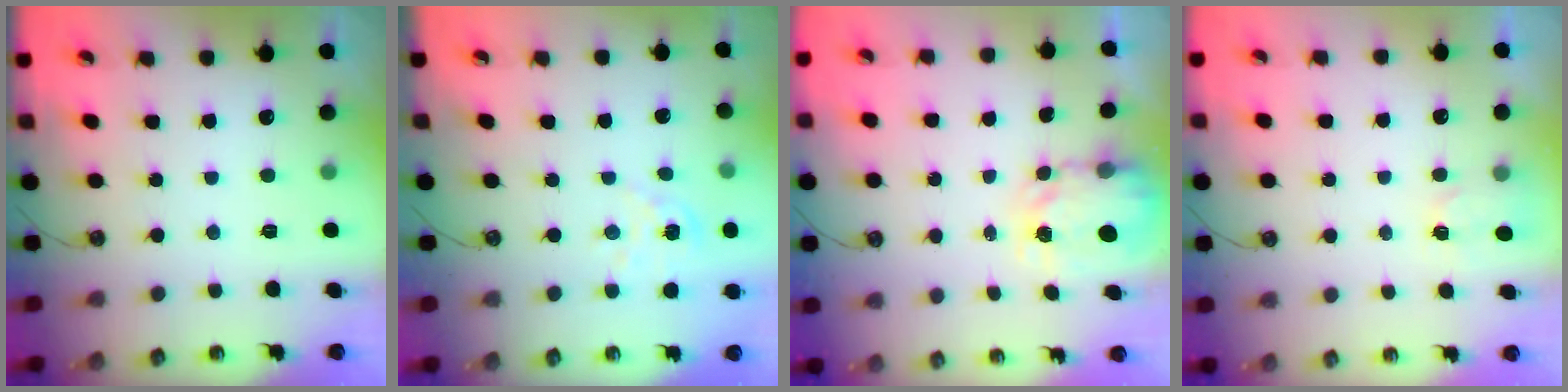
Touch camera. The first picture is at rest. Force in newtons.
{"total": 2.8, "press": 2.7, "slide": 0.3}
{"total": 4.0, "press": 4.0, "slide": 0.0}
{"total": 2.6, "press": 2.5, "slide": 0.4}